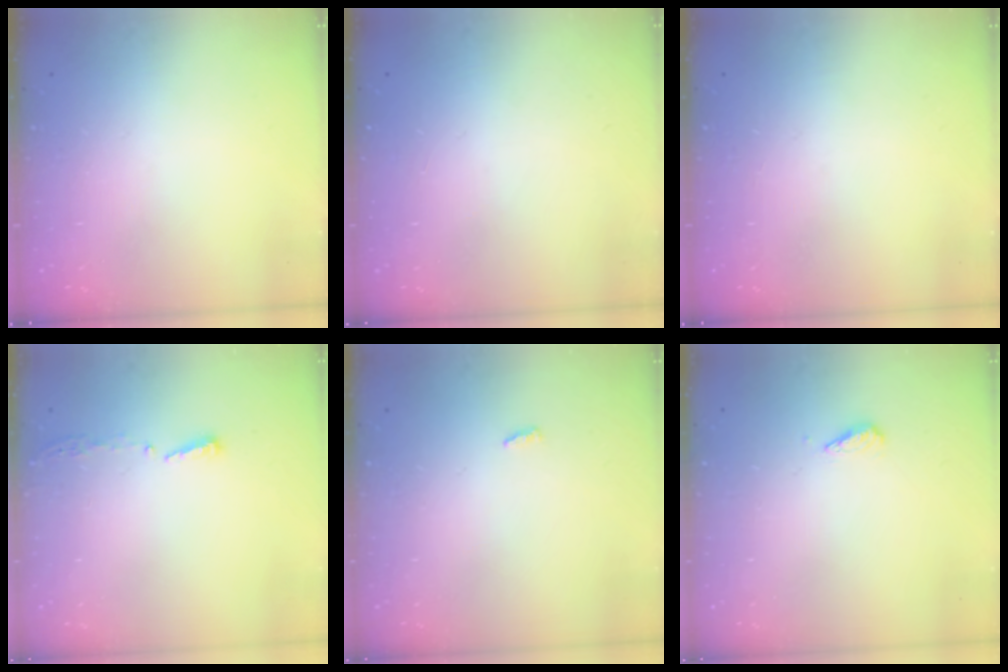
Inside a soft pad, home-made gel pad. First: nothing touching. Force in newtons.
{"total": 0.9, "press": 0.9, "slide": 0.0}
{"total": 0.0}
{"total": 3.8, "press": 3.8, "slide": 0.4}
{"total": 2.7, "press": 2.7, "slide": 0.2}
{"total": 3.0, "press": 2.9, "slide": 0.6}